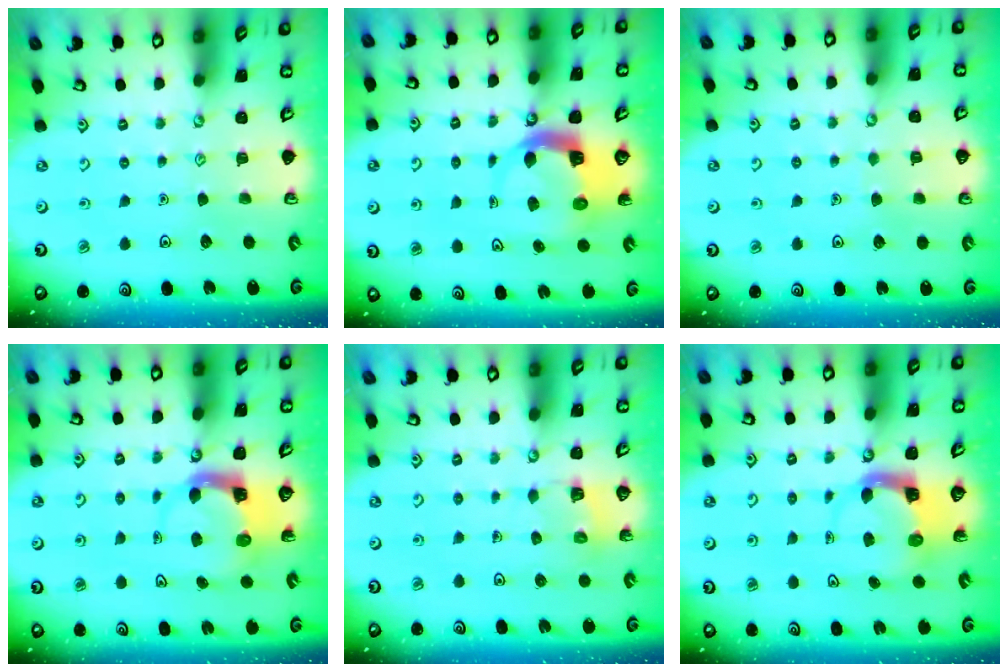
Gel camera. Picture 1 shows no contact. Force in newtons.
{"total": 5.4, "press": 5.4, "slide": 0.7}
{"total": 2.4, "press": 2.4, "slide": 0.2}
{"total": 3.9, "press": 3.8, "slide": 0.6}
{"total": 4.7, "press": 4.7, "slide": 0.2}
{"total": 3.9, "press": 3.9, "slide": 0.6}